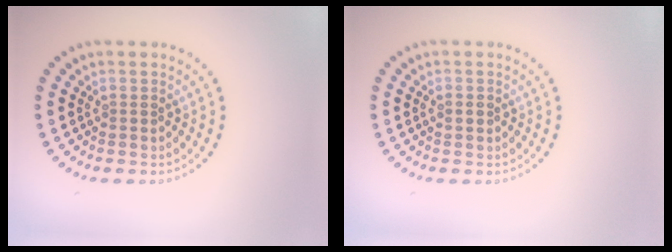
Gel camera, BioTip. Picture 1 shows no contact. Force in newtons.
{"total": 0.9, "press": 0.9, "slide": 0.2}